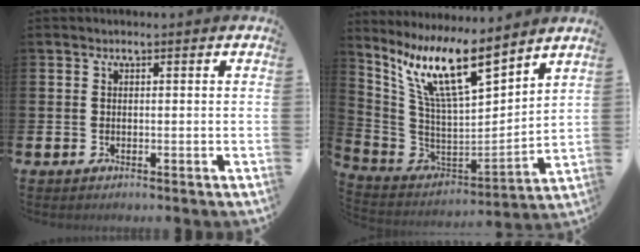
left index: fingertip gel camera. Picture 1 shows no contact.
{"total": 12.4, "force": [8.9, 2.7, 8.2], "torque": [-0.188, -0.049, 0.158]}